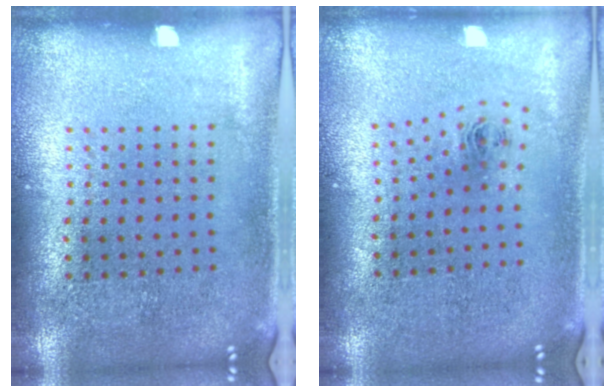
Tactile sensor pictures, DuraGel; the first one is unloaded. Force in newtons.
{"total": 0.9, "press": 0.3, "slide": 0.8}